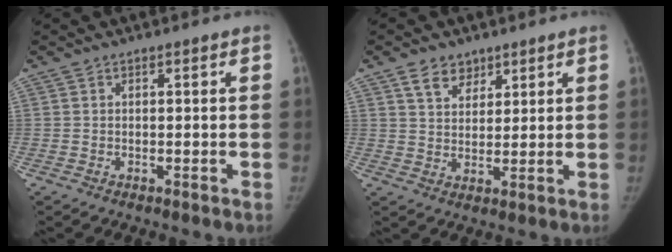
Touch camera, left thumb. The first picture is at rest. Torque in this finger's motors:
{"motor_torque": [0.79, 0.02, 0.02, -0.12, 0.10]}